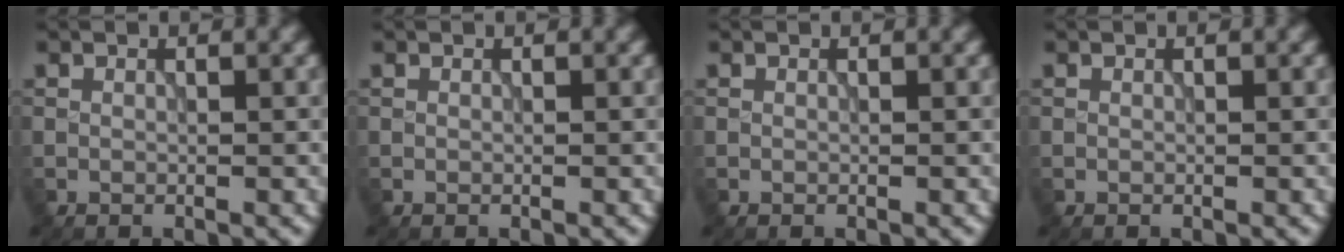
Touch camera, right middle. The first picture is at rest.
{"total": 0.0}
{"total": 0.0}
{"total": 0.0}